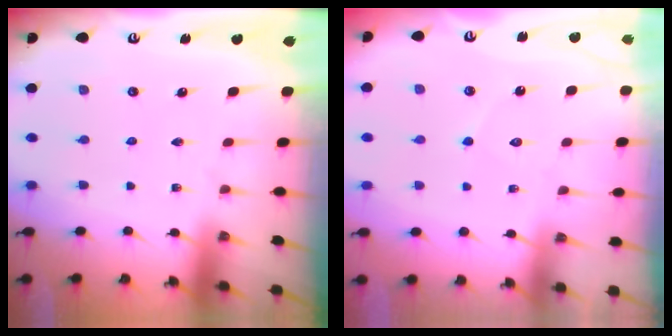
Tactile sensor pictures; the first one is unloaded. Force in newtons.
{"total": 5.8, "press": 5.8, "slide": 0.5}